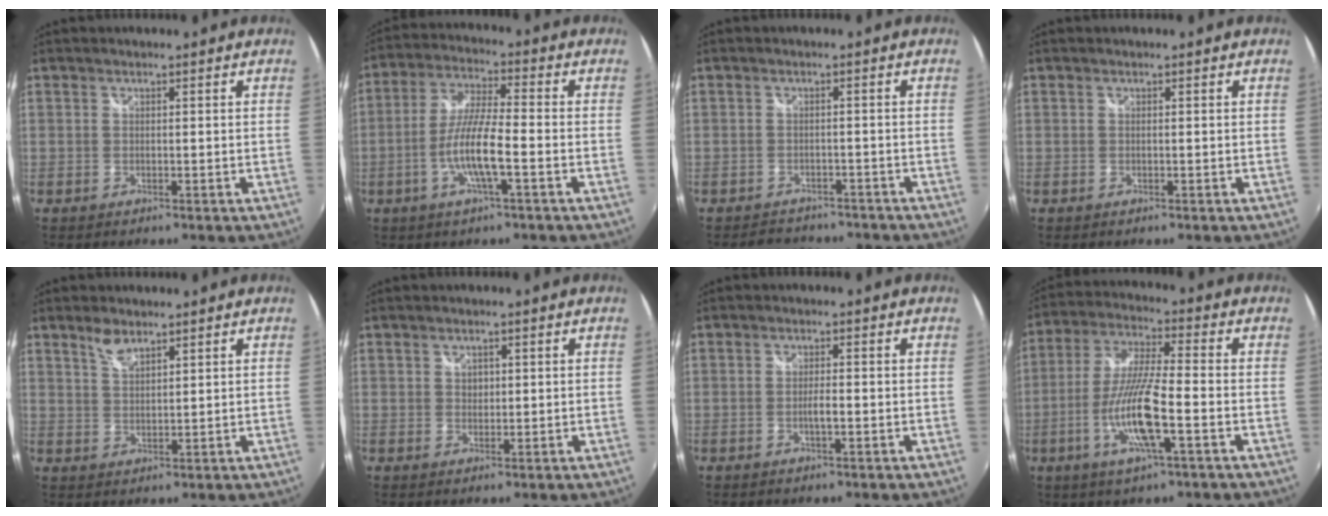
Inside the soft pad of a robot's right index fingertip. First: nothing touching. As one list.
[{"total": 9.4, "force": [-3.3, 1.1, 8.8], "torque": [-0.180, -0.003, -0.063]}, {"total": 6.3, "force": [-5.5, 2.9, 1.4], "torque": [-0.032, 0.004, -0.073]}, {"total": 0.0}, {"total": 3.5, "force": [2.6, 1.2, 1.9], "torque": [-0.034, 0.001, 0.049]}, {"total": 1.5, "force": [0.4, 1.3, 0.6], "torque": [-0.006, 0.002, 0.006]}, {"total": 1.8, "force": [-0.7, 0.1, 1.6], "torque": [-0.031, -0.003, -0.013]}, {"total": 12.7, "force": [-4.4, 1.5, 11.8], "torque": [-0.242, -0.011, -0.084]}]